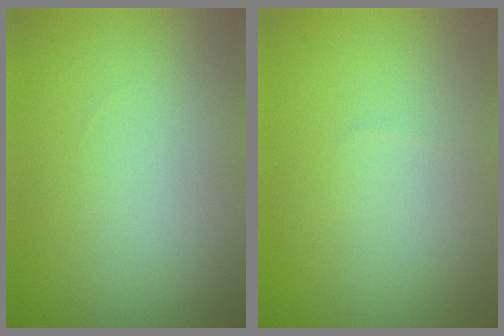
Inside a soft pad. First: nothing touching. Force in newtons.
{"total": 0.0}